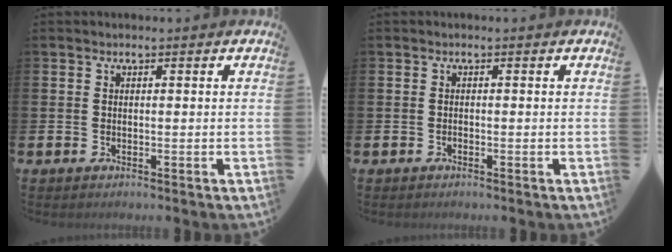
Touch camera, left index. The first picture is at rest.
{"total": 0.0}